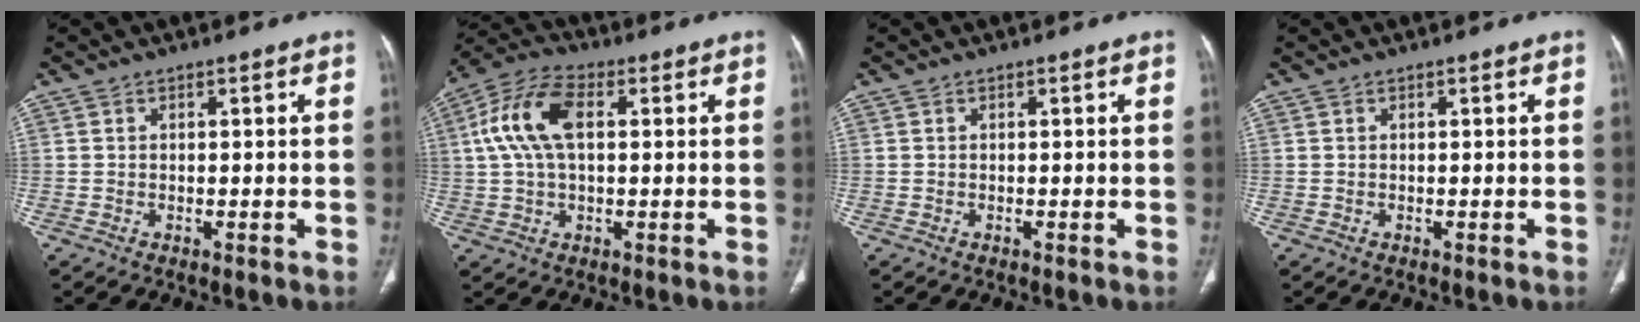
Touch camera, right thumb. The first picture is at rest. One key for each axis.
{"total": 11.7, "fx": 2.3, "fy": 6.4, "fz": 9.6, "tx": -0.204, "ty": 0.027, "tz": 0.040}
{"total": 0.0}
{"total": 0.0}